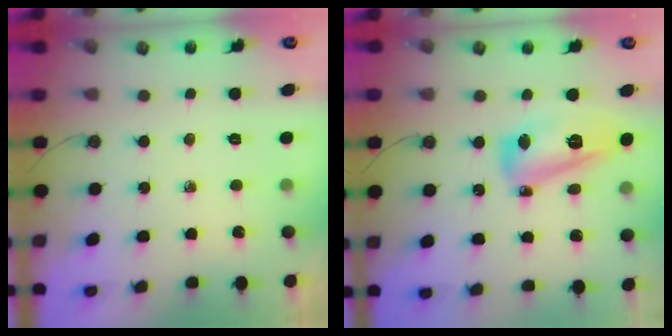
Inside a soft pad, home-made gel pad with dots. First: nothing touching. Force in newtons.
{"total": 13.6, "press": 13.6, "slide": 1.4}